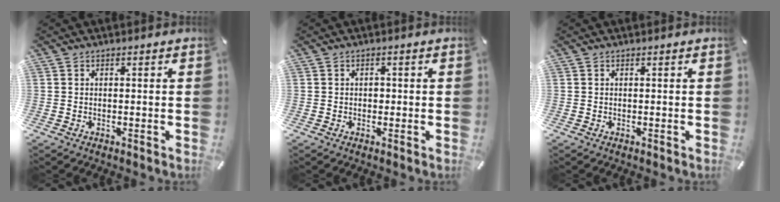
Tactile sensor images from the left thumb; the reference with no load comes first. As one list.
[{"total": 1.0, "force": [-0.1, 0.9, 0.5], "torque": [-0.010, 0.004, -0.003]}, {"total": 0.0}]